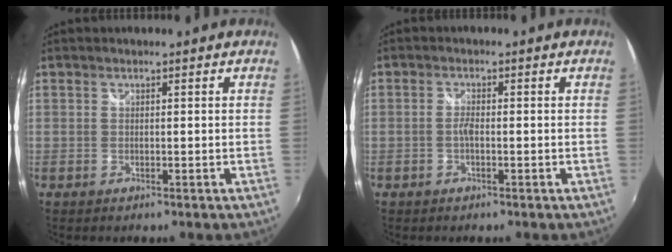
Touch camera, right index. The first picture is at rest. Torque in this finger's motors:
{"motor_torque": [0.20, 0.07, 0.14, 0.04]}